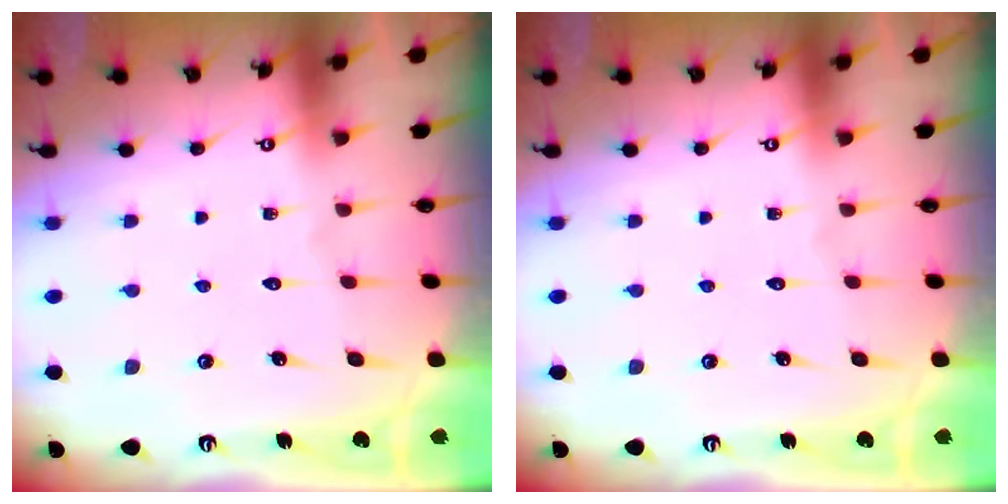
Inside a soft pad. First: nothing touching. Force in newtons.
{"total": 0.0}